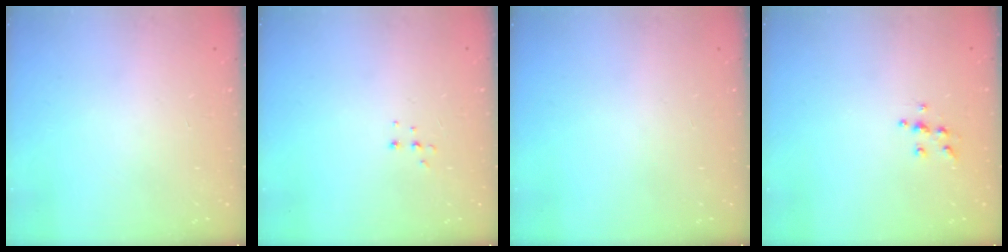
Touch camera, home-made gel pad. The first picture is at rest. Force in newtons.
{"total": 5.0, "press": 4.9, "slide": 0.9}
{"total": 0.0}
{"total": 5.9, "press": 5.9, "slide": 0.5}